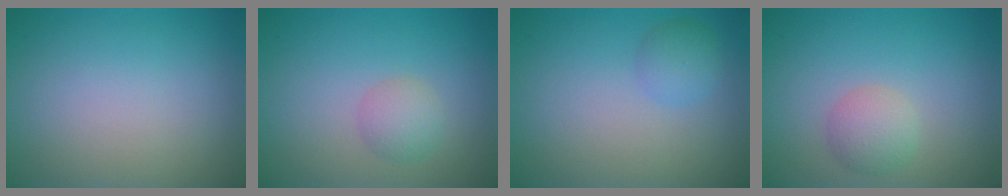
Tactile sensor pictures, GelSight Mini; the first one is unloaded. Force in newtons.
{"total": 1.9, "press": 1.9, "slide": 0.0}
{"total": 1.7, "press": 1.7, "slide": 0.0}
{"total": 2.3, "press": 2.3, "slide": 0.1}